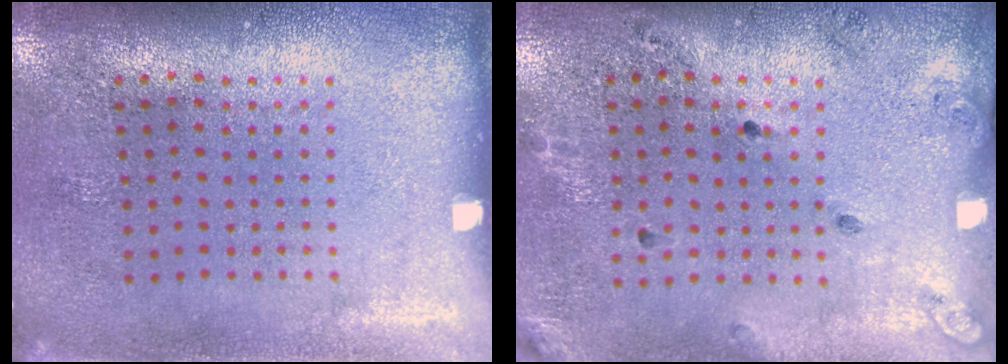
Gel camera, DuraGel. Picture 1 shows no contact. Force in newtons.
{"total": 1.6, "press": 1.3, "slide": 0.9}